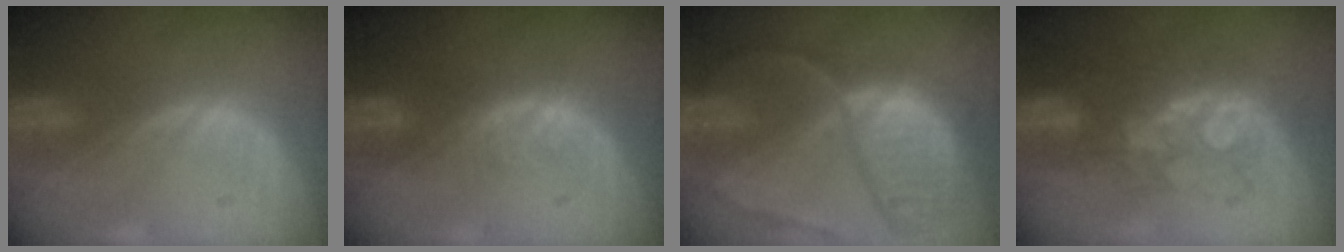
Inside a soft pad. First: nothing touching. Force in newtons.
{"total": 2.8, "press": 2.8, "slide": 0.3}
{"total": 11.0, "press": 9.2, "slide": 6.1}
{"total": 7.7, "press": 7.4, "slide": 2.1}